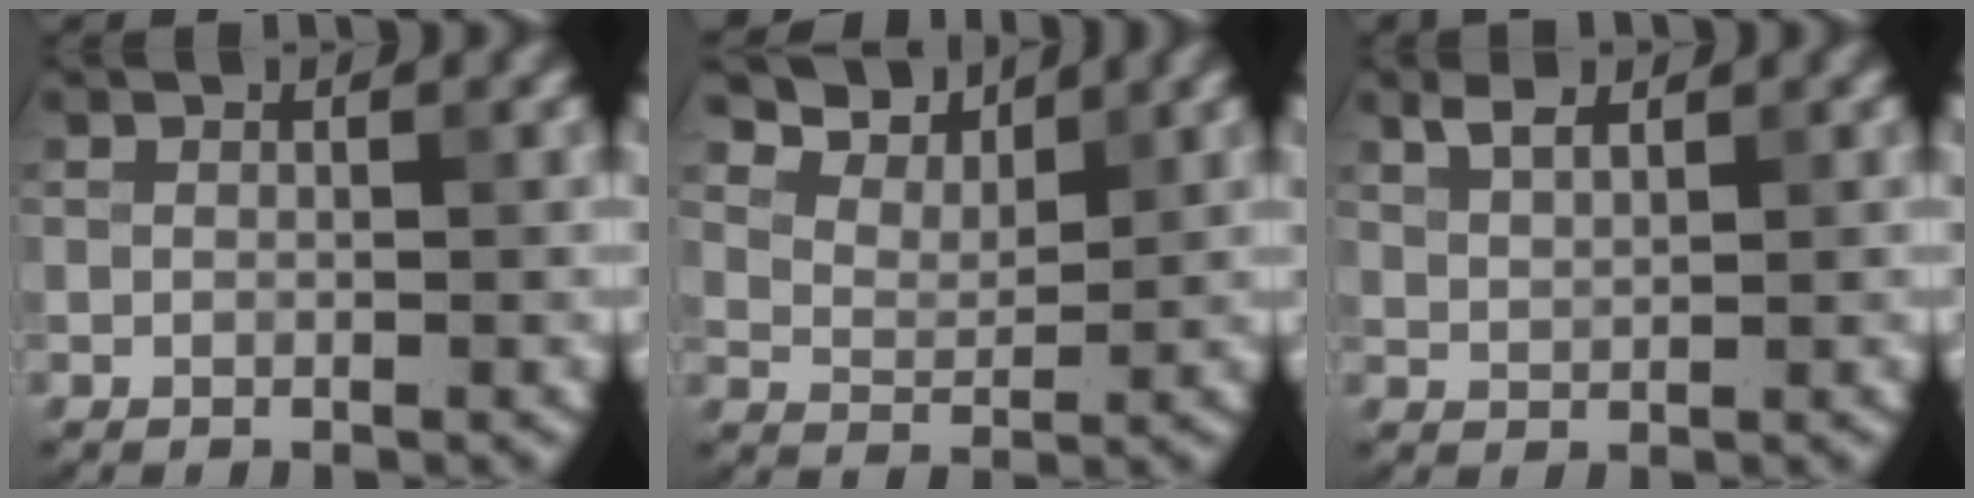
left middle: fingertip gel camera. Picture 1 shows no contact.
{"total": 4.8, "force": [4.2, 1.7, 1.5], "torque": [-0.038, 0.005, 0.067]}
{"total": 1.8, "force": [1.4, 0.6, 1.0], "torque": [-0.022, 0.002, 0.029]}